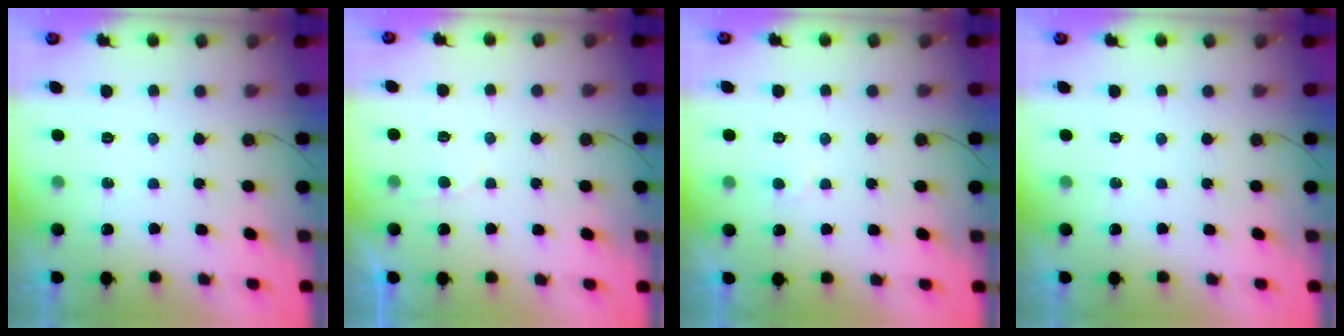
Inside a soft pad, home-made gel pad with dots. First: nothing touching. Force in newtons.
{"total": 2.0, "press": 2.0, "slide": 0.2}
{"total": 3.9, "press": 3.9, "slide": 0.5}
{"total": 0.0}